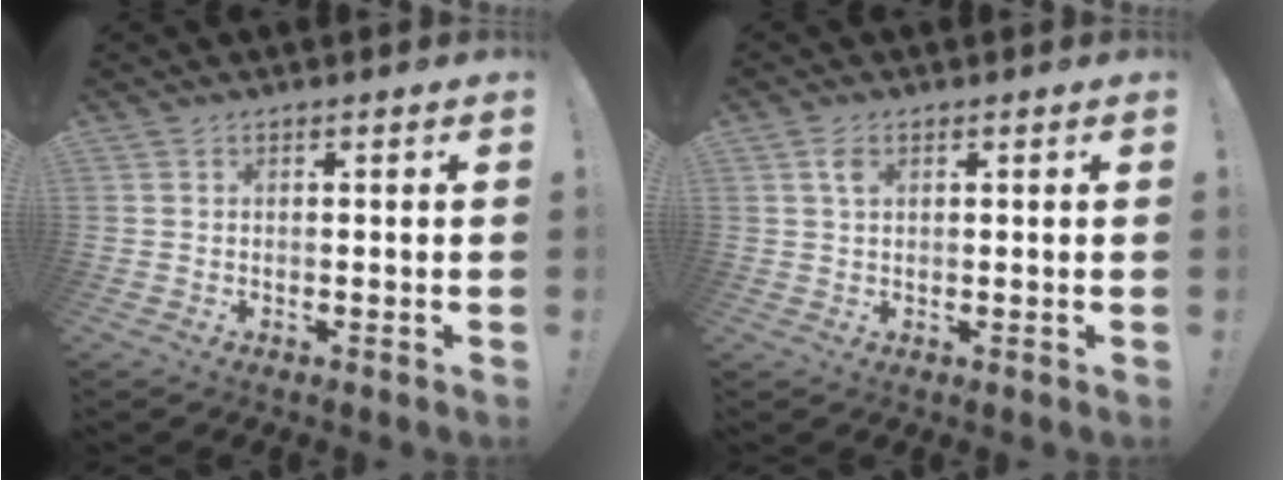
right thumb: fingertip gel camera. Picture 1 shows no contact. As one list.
[{"total": 2.9, "force": [1.2, 1.6, 2.1], "torque": [-0.033, -0.001, 0.018]}]